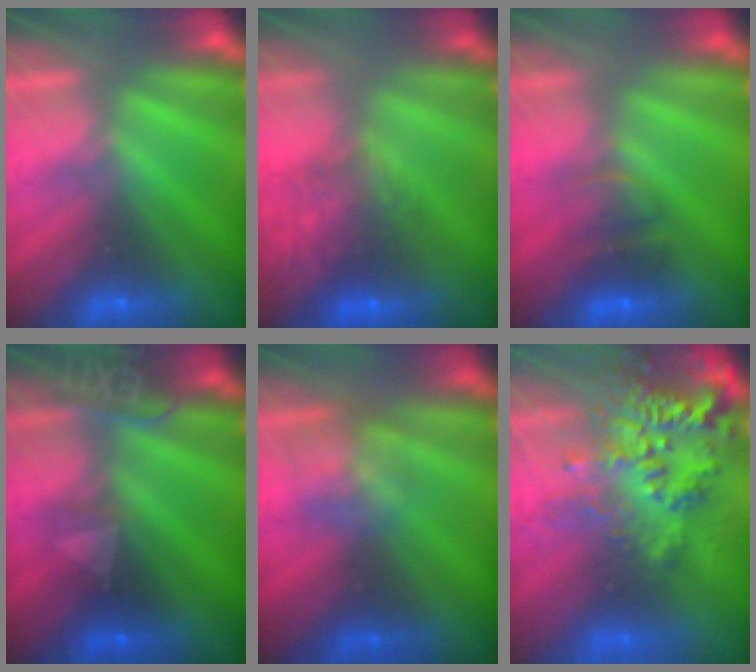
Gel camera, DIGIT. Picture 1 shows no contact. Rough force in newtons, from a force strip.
{"total": 11.5}
{"total": 2.2}
{"total": 2.4}
{"total": 2.8}
{"total": 7.6}